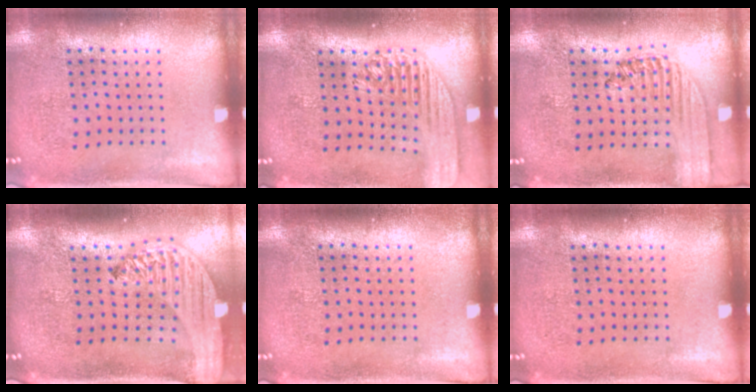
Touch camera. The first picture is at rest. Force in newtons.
{"total": 1.9, "press": 1.7, "slide": 0.9}
{"total": 1.5, "press": 1.3, "slide": 0.7}
{"total": 3.2, "press": 2.5, "slide": 2.0}
{"total": 0.0}
{"total": 0.0}